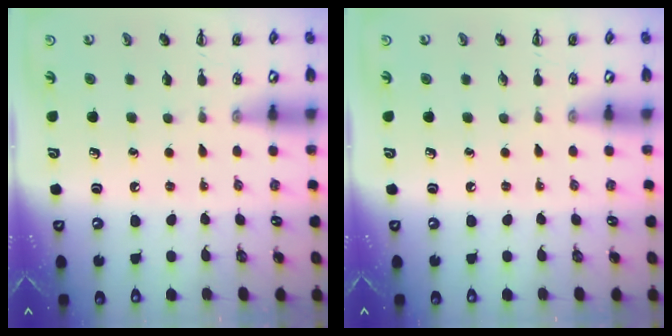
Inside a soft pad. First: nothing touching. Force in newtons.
{"total": 0.0}